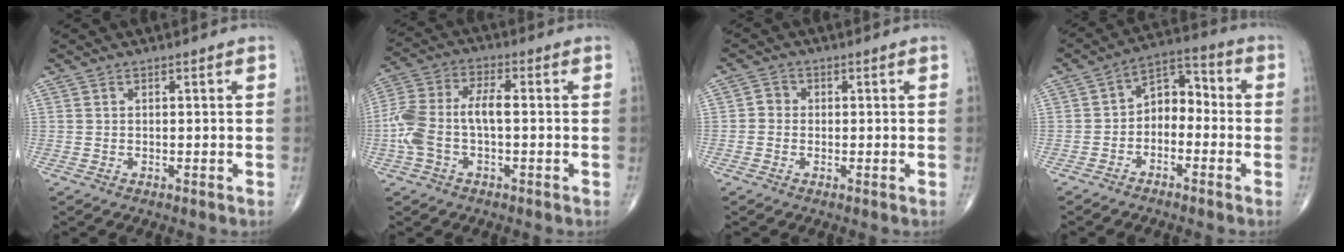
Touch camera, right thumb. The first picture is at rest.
{"total": 10.5, "force": [-1.3, 5.1, 9.1], "torque": [-0.218, 0.033, -0.027]}
{"total": 2.1, "force": [-0.3, 1.9, 0.8], "torque": [0.000, 0.007, -0.011]}
{"total": 7.4, "force": [-1.8, 5.1, 5.0], "torque": [-0.053, 0.043, -0.048]}